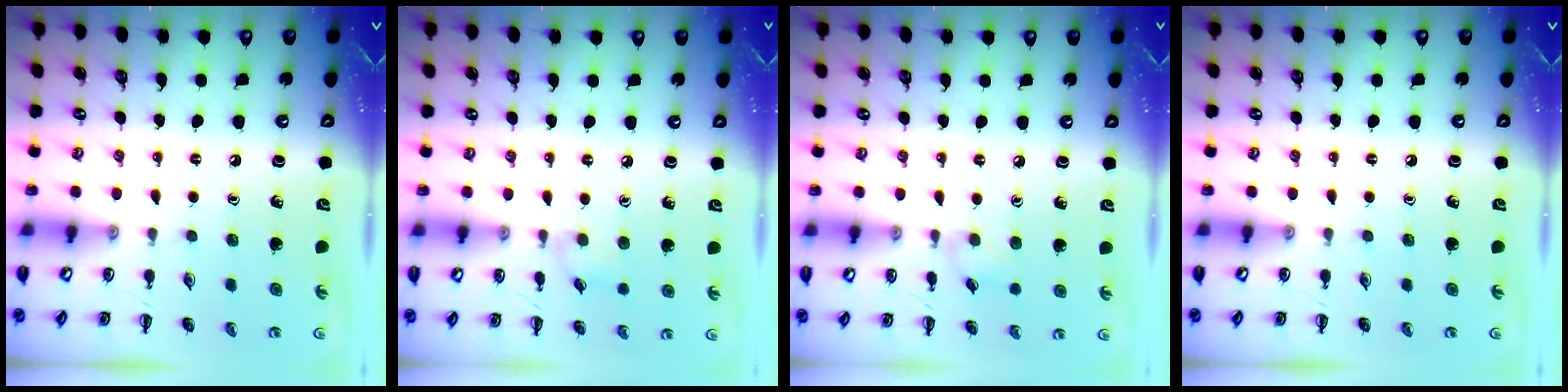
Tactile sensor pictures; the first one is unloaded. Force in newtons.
{"total": 5.1, "press": 4.7, "slide": 2.0}
{"total": 5.1, "press": 4.7, "slide": 2.0}
{"total": 0.0}